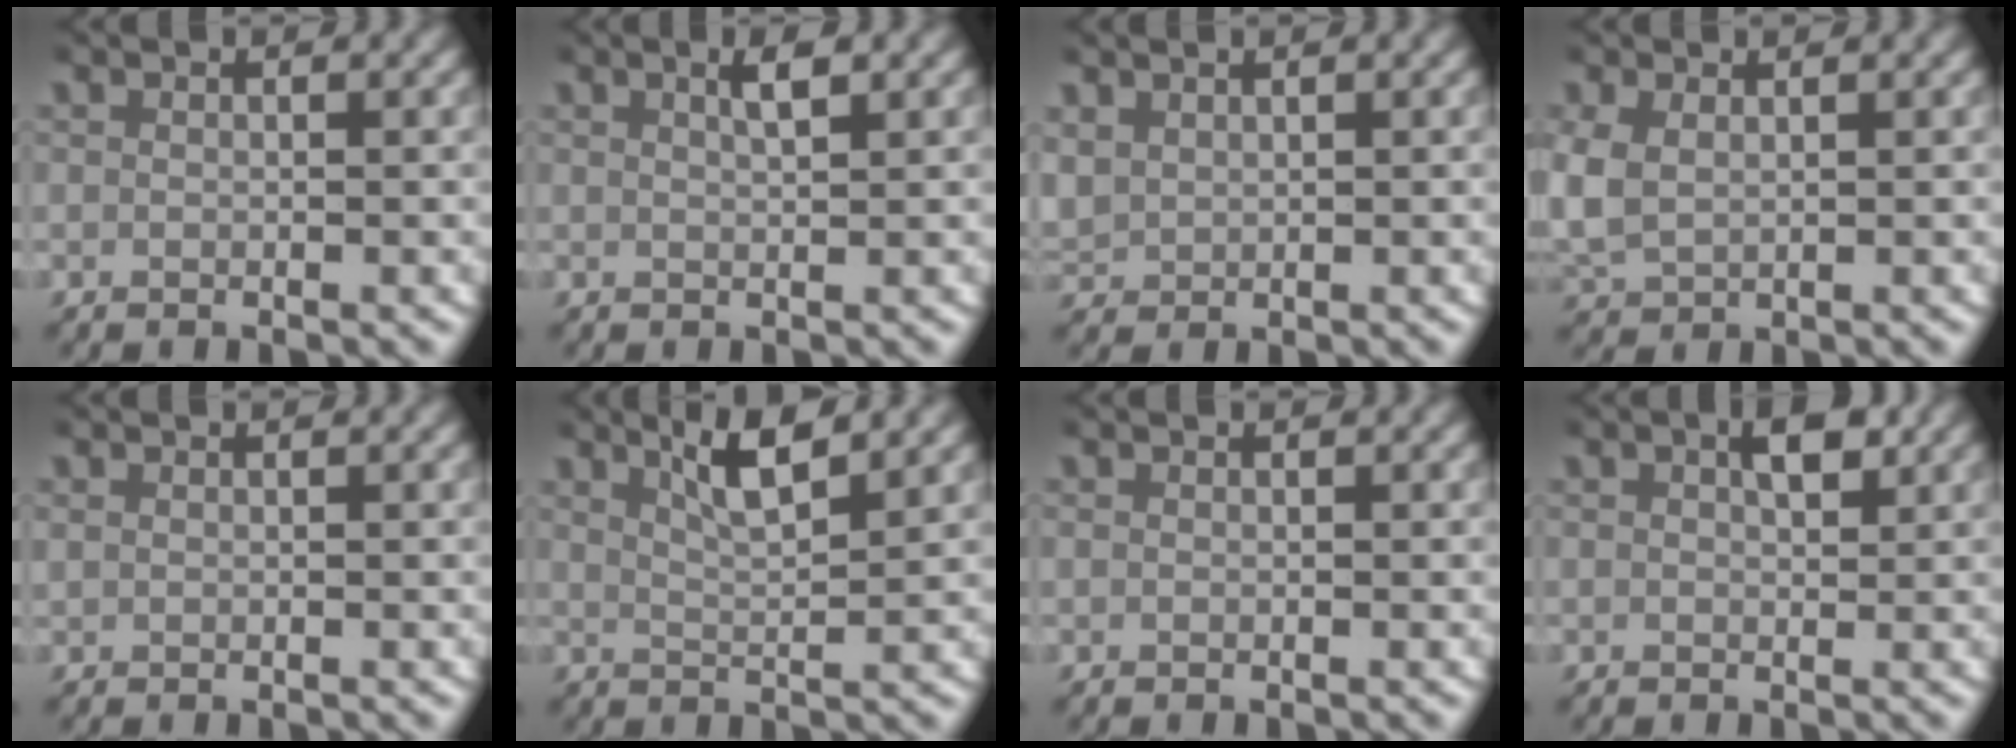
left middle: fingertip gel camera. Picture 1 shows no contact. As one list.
[{"total": 1.7, "force": [0.9, 0.2, 1.4], "torque": [-0.023, 0.005, 0.016]}, {"total": 2.6, "force": [1.1, 2.1, 0.9], "torque": [-0.037, 0.002, 0.027]}, {"total": 4.9, "force": [0.4, 4.3, 2.5], "torque": [-0.082, -0.011, 0.014]}, {"total": 0.5, "force": [0.3, 0.4, 0.2], "torque": [-0.006, 0.001, 0.007]}, {"total": 3.7, "force": [2.6, 0.5, 2.5], "torque": [-0.051, 0.001, 0.045]}, {"total": 0.0}, {"total": 2.1, "force": [0.9, 1.0, 1.7], "torque": [-0.021, 0.006, 0.013]}]